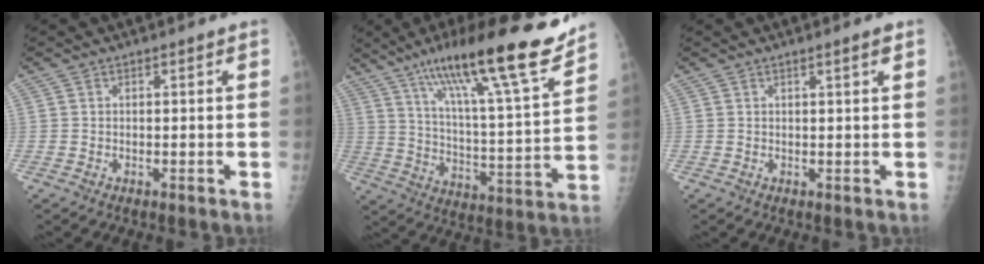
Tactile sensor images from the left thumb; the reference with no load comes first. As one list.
[{"total": 23.9, "force": [16.9, 3.0, 16.6], "torque": [-0.248, -0.063, 0.275]}, {"total": 1.4, "force": [0.8, 0.0, 1.2], "torque": [-0.019, -0.002, 0.012]}]